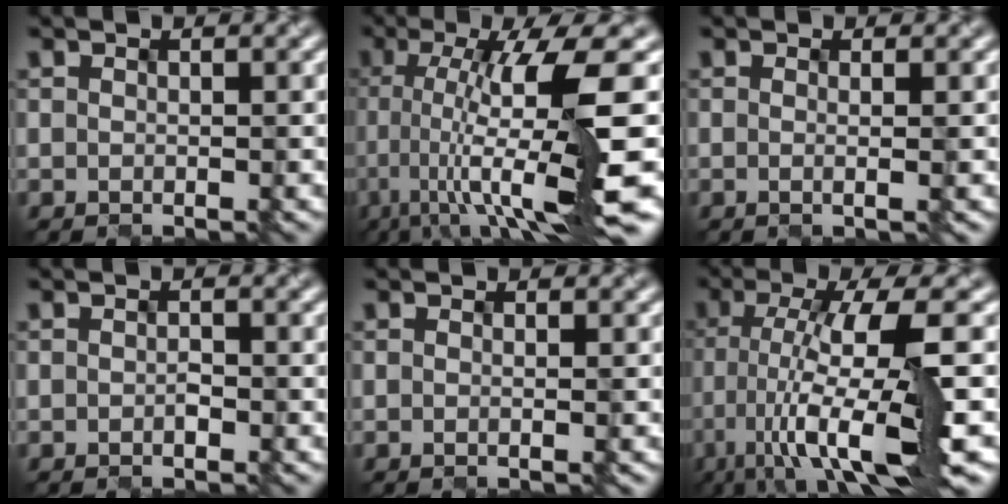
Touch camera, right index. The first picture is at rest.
{"total": 11.4, "force": [-1.2, 2.0, 11.2], "torque": [-0.153, -0.004, -0.013]}
{"total": 1.4, "force": [0.0, 0.5, 1.3], "torque": [-0.016, 0.003, -0.013]}
{"total": 0.6, "force": [-0.5, 0.2, 0.3], "torque": [-0.011, -0.001, -0.004]}
{"total": 0.8, "force": [0.1, 0.3, 0.7], "torque": [-0.008, 0.002, -0.009]}
{"total": 9.8, "force": [-2.0, 2.1, 9.4], "torque": [-0.147, -0.008, -0.033]}